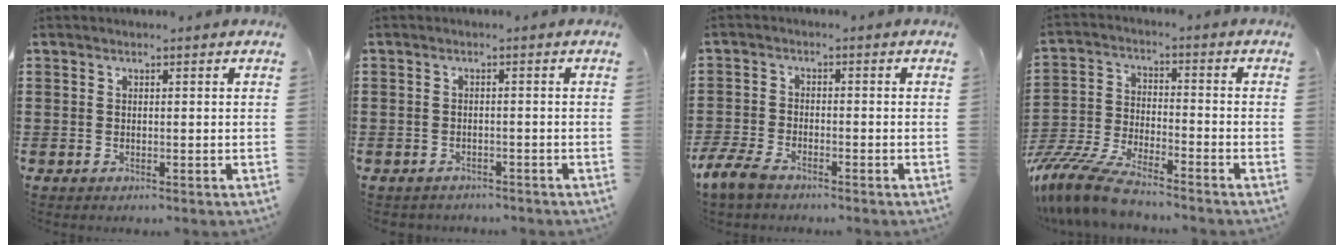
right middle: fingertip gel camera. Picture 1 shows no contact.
{"total": 1.3, "force": [-1.3, 0.3, 0.0], "torque": [-0.005, 0.000, -0.029]}
{"total": 4.3, "force": [-3.4, 1.5, 2.1], "torque": [-0.071, -0.007, -0.075]}
{"total": 9.0, "force": [-8.2, 1.0, 3.4], "torque": [-0.088, 0.003, -0.169]}